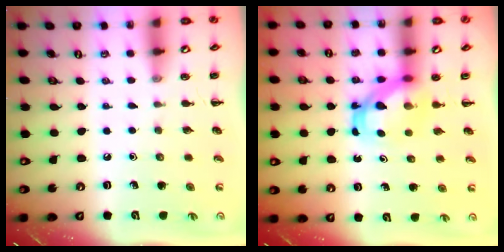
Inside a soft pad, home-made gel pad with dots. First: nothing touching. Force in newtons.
{"total": 5.8, "press": 5.8, "slide": 0.4}